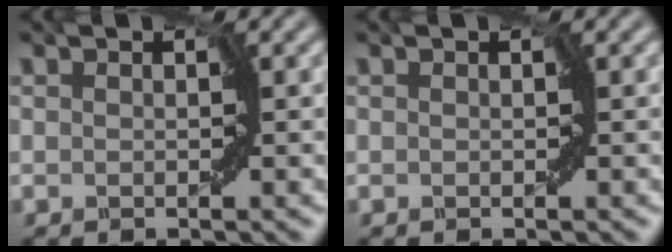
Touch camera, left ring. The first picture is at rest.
{"total": 0.0}